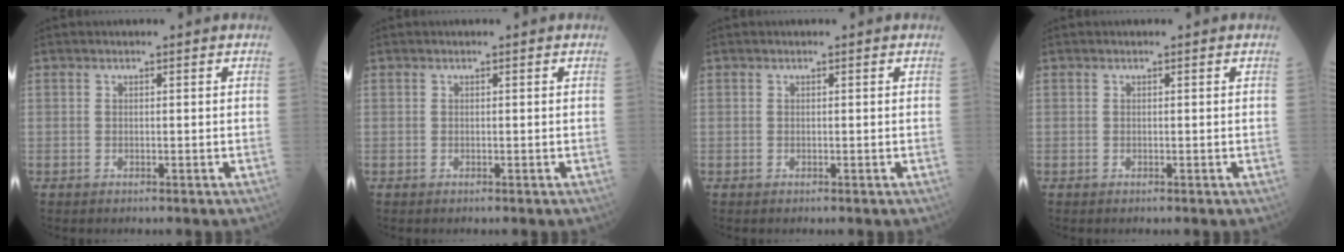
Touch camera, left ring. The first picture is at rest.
{"total": 0.0}
{"total": 0.0}
{"total": 0.0}